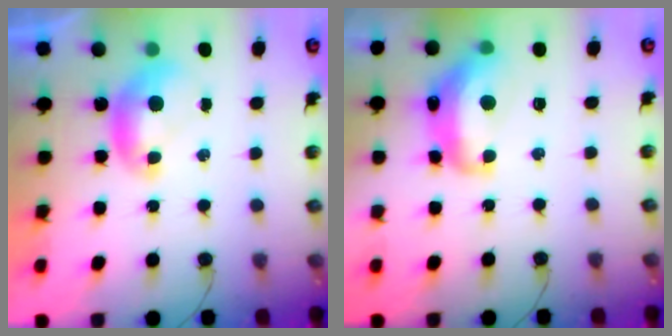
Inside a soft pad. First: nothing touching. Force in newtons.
{"total": 6.6, "press": 6.5, "slide": 1.0}